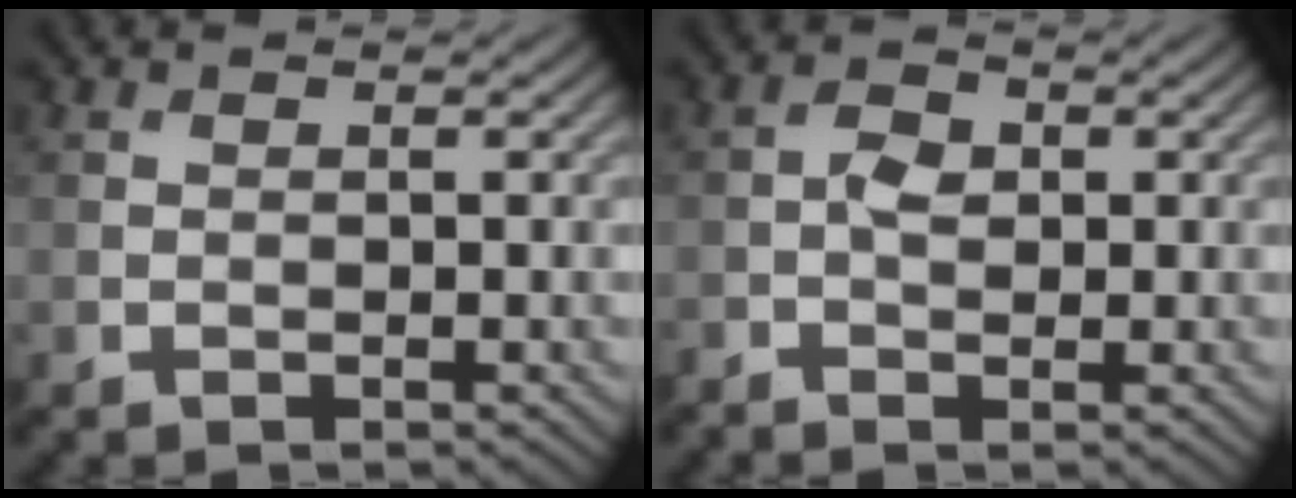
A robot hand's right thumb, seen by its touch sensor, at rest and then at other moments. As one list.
[{"total": 2.3, "force": [-0.5, 1.5, 1.7], "torque": [-0.036, 0.003, -0.014]}]